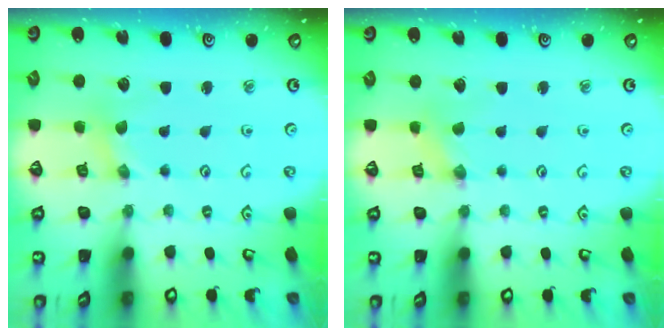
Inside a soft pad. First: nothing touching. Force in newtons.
{"total": 0.0}